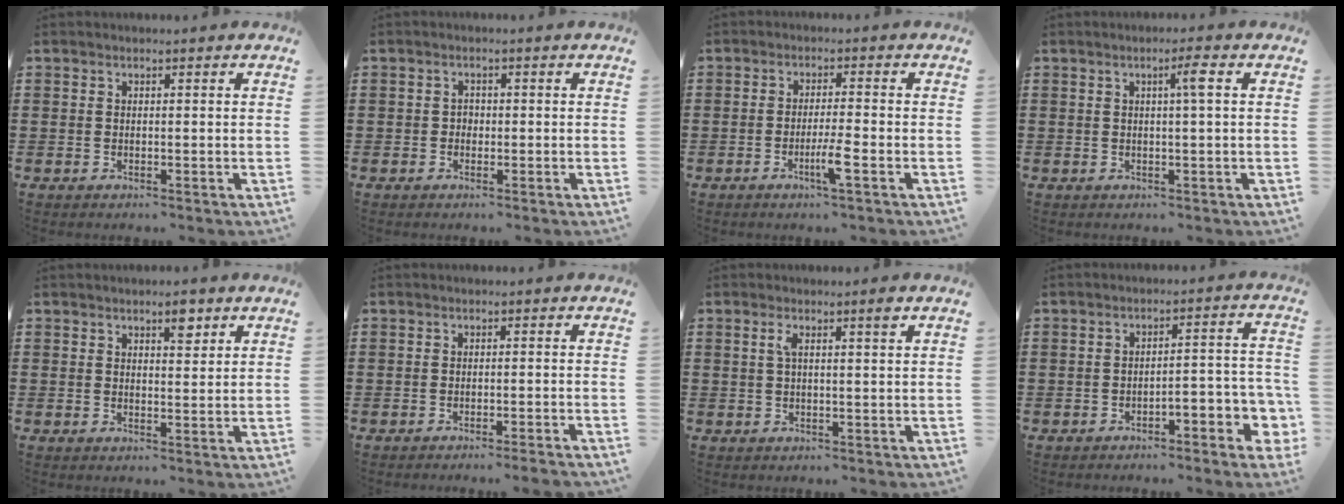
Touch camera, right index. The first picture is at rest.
{"total": 1.0, "force": [-0.3, 0.9, 0.4], "torque": [-0.012, 0.001, -0.007]}
{"total": 4.2, "force": [-2.0, 0.2, 3.6], "torque": [-0.067, -0.006, -0.039]}
{"total": 2.6, "force": [0.6, -0.3, 2.5], "torque": [-0.033, -0.008, 0.002]}
{"total": 3.2, "force": [2.1, 1.2, 2.1], "torque": [-0.030, 0.000, 0.033]}
{"total": 1.5, "force": [-1.3, -0.3, 0.6], "torque": [-0.010, 0.001, -0.026]}
{"total": 2.6, "force": [1.0, 0.1, 2.4], "torque": [-0.041, -0.003, 0.012]}
{"total": 3.6, "force": [-2.7, 0.7, 2.2], "torque": [-0.041, 0.005, -0.056]}